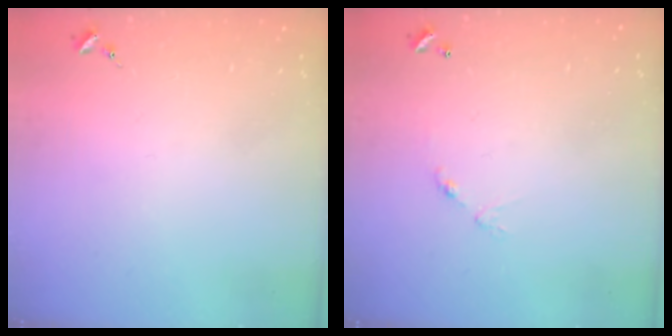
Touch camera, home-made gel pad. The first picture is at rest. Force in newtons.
{"total": 5.5, "press": 5.5, "slide": 0.4}